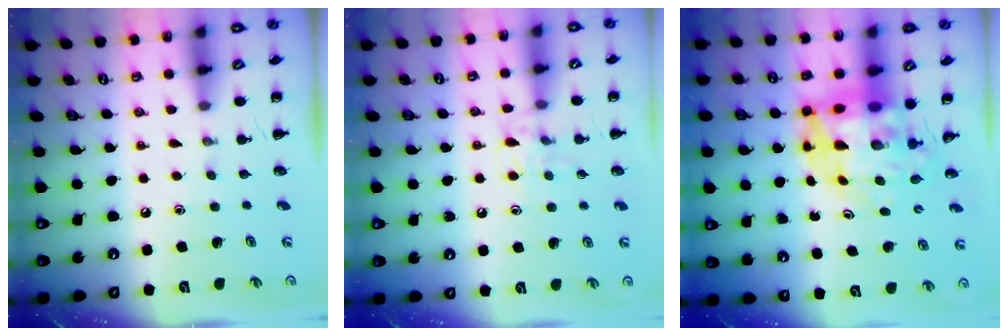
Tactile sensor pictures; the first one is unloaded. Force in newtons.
{"total": 7.9, "press": 7.7, "slide": 1.7}
{"total": 10.0, "press": 9.6, "slide": 2.7}